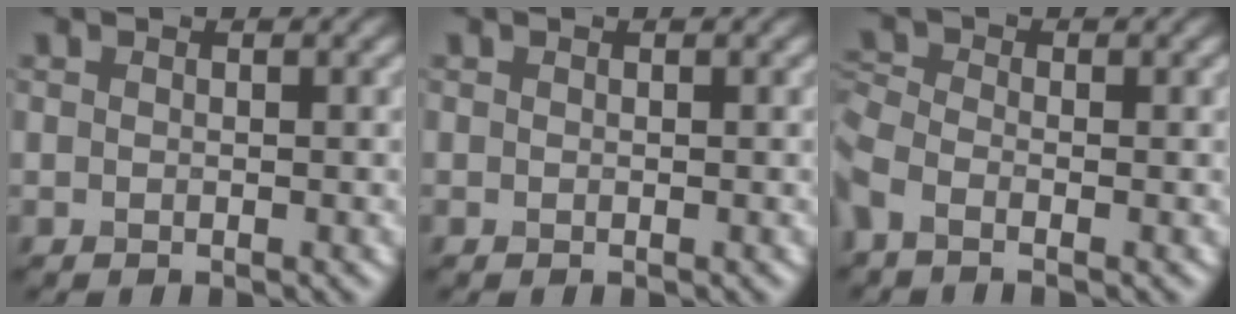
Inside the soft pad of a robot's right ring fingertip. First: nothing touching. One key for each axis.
{"total": 0.0}
{"total": 2.7, "fx": -1.4, "fy": 1.5, "fz": 1.7, "tx": -0.048, "ty": -0.004, "tz": -0.048}